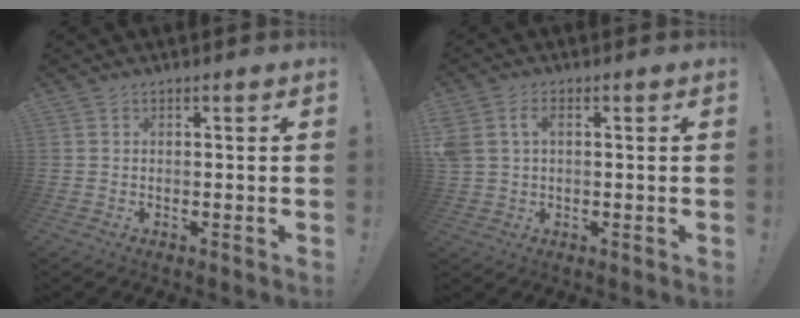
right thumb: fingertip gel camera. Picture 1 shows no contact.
{"total": 5.0, "force": [1.0, 3.4, 3.5], "torque": [-0.075, 0.003, 0.017]}